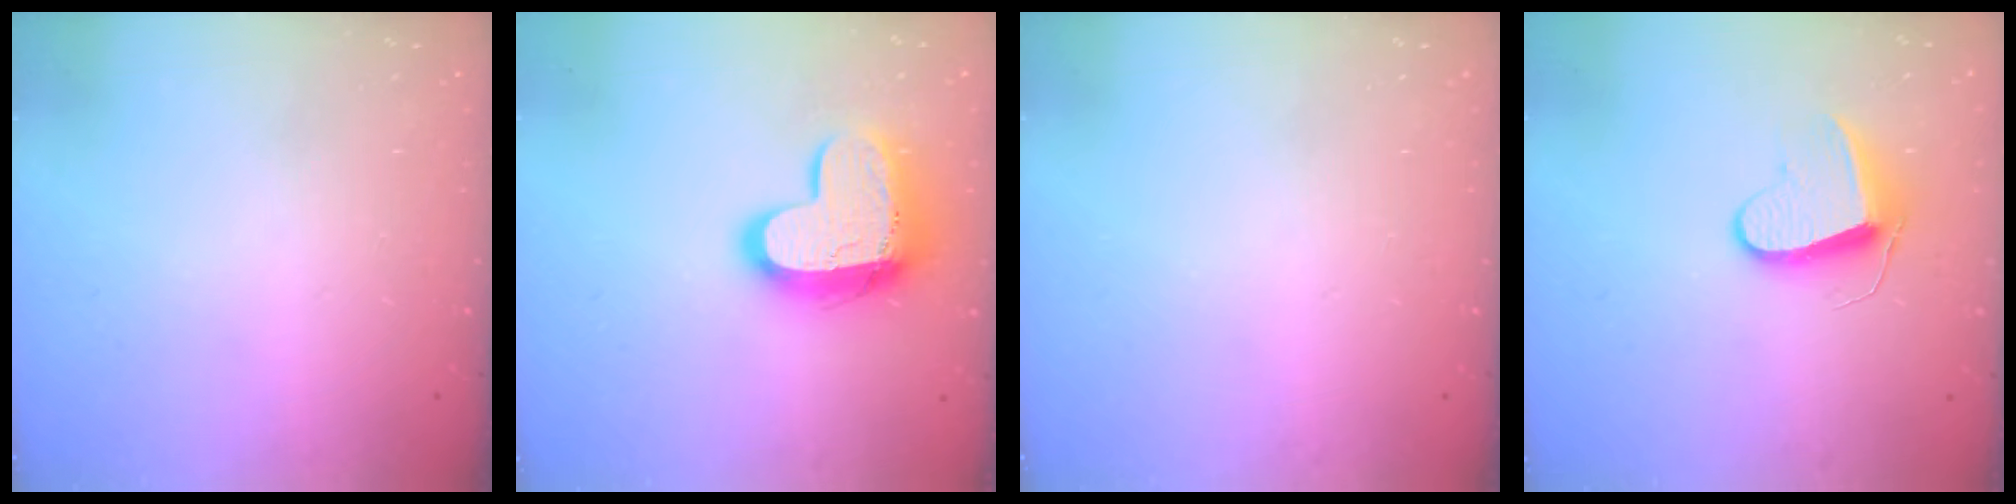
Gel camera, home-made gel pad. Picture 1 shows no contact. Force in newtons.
{"total": 15.1, "press": 15.0, "slide": 1.2}
{"total": 0.0}
{"total": 9.4, "press": 9.4, "slide": 0.7}